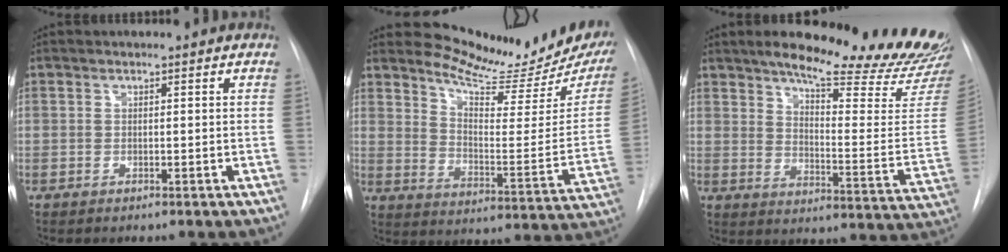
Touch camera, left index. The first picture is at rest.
{"total": 17.8, "force": [16.6, 2.4, 6.0], "torque": [-0.085, -0.097, 0.212]}
{"total": 23.4, "force": [20.6, 1.8, 11.0], "torque": [-0.151, -0.102, 0.256]}